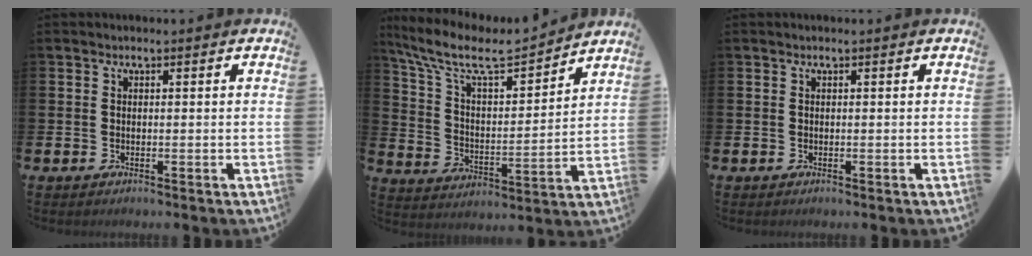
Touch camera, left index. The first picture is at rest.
{"total": 9.5, "force": [8.1, 2.6, 4.2], "torque": [-0.125, -0.052, 0.137]}
{"total": 0.0}